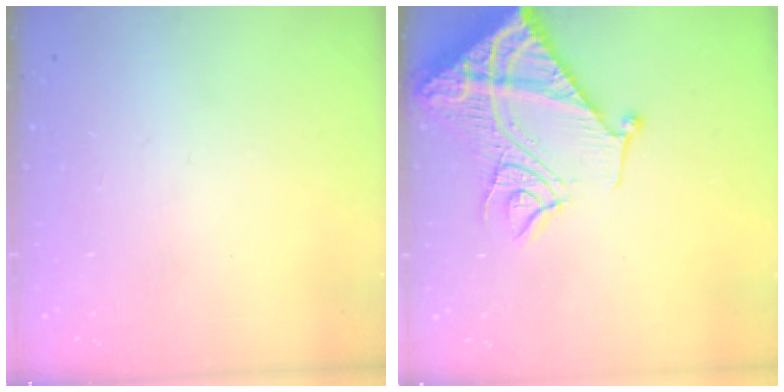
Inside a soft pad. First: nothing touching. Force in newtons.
{"total": 19.7, "press": 19.6, "slide": 2.1}